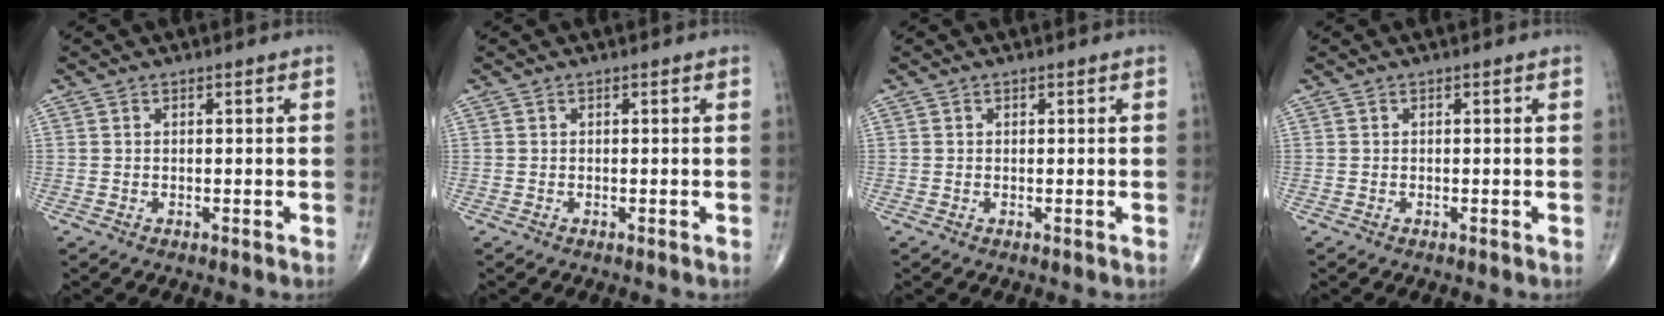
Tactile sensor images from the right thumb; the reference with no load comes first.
{"total": 0.0}
{"total": 0.0}
{"total": 0.0}